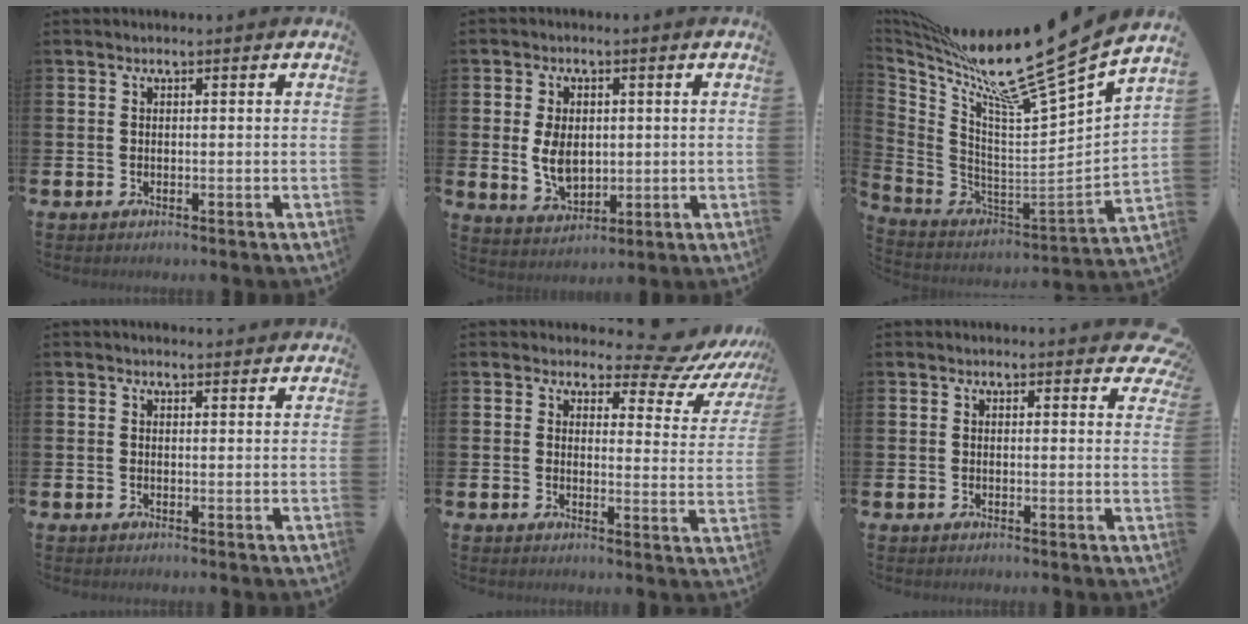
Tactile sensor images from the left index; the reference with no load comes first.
{"total": 5.4, "force": [0.6, 3.7, 3.9], "torque": [-0.079, 0.007, 0.006]}
{"total": 14.2, "force": [12.2, -0.2, 7.2], "torque": [-0.161, -0.097, 0.192]}
{"total": 1.6, "force": [1.6, 0.2, 0.0], "torque": [0.008, -0.007, 0.026]}
{"total": 6.4, "force": [5.4, 2.4, 2.3], "torque": [-0.031, -0.047, 0.085]}
{"total": 1.9, "force": [1.8, 0.6, 0.2], "torque": [0.008, -0.008, 0.029]}